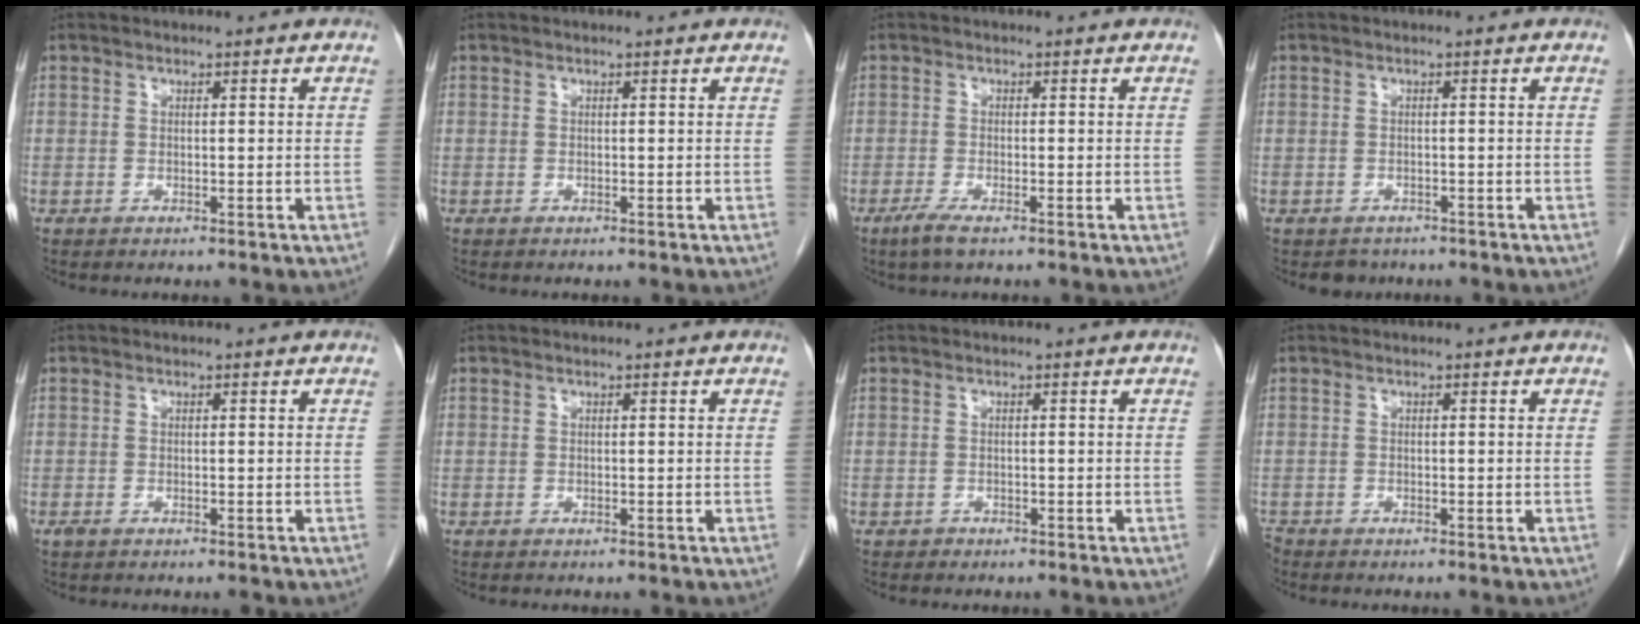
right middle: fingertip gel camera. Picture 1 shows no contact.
{"total": 0.0}
{"total": 2.6, "force": [-1.7, 0.2, 1.9], "torque": [-0.047, -0.007, -0.036]}
{"total": 2.1, "force": [-1.7, 1.3, 0.0], "torque": [-0.008, 0.002, -0.024]}
{"total": 1.2, "force": [-0.9, 0.4, 0.7], "torque": [-0.015, -0.003, -0.013]}
{"total": 0.0}
{"total": 0.0}
{"total": 1.1, "force": [-1.0, 0.4, 0.1], "torque": [-0.004, -0.002, -0.020]}